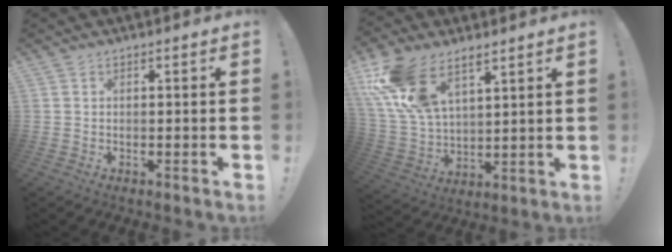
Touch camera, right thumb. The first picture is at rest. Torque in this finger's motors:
{"motor_torque": [1.87, 3.13, 0.69, -0.12, 0.61]}